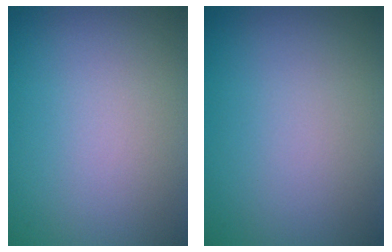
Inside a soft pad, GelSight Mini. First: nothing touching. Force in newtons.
{"total": 0.0}